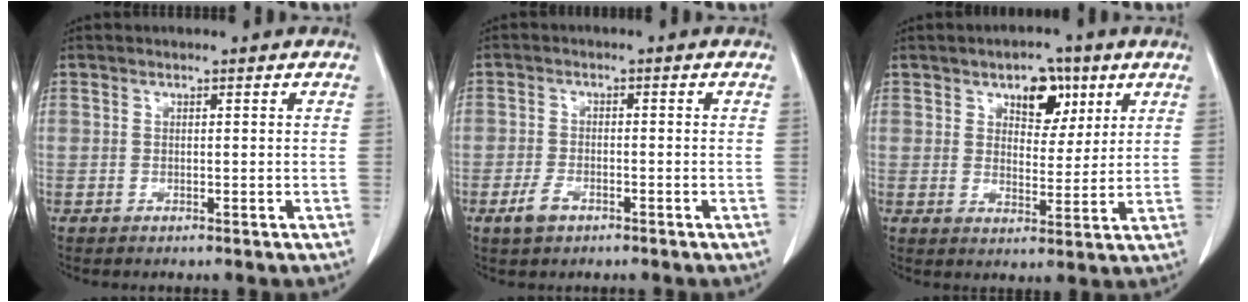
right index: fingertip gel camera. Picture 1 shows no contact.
{"total": 3.1, "force": [-1.9, 1.6, 1.9], "torque": [-0.042, 0.001, -0.030]}
{"total": 6.7, "force": [3.6, 3.9, 4.1], "torque": [-0.054, 0.010, 0.056]}